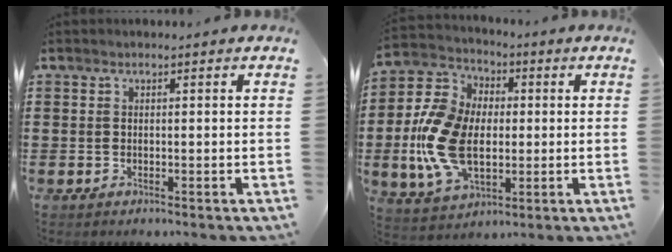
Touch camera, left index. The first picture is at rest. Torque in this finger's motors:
{"motor_torque": [1.49, 0.65, 1.05, 0.21]}